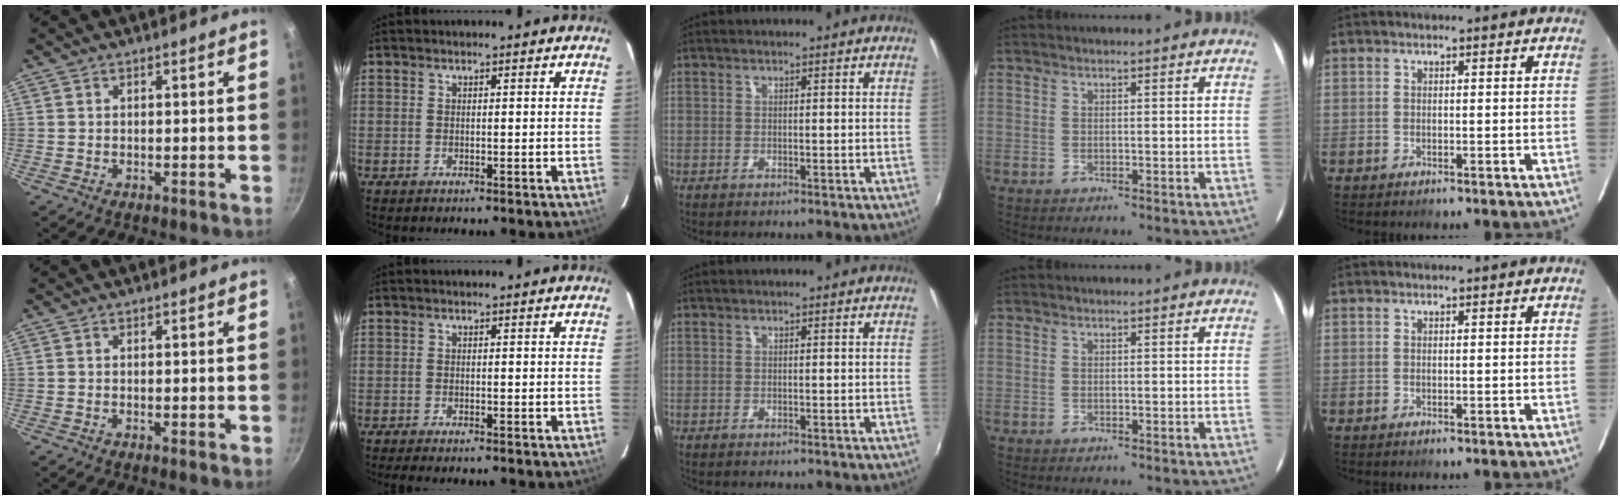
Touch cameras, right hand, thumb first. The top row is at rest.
{"thumb": {"total": 0.8, "force": [0.0, 0.2, 0.8], "torque": [-0.011, -0.002, -0.003]}, "index": {"total": 2.7, "force": [-2.3, 0.3, 1.3], "torque": [-0.033, -0.010, -0.040]}}